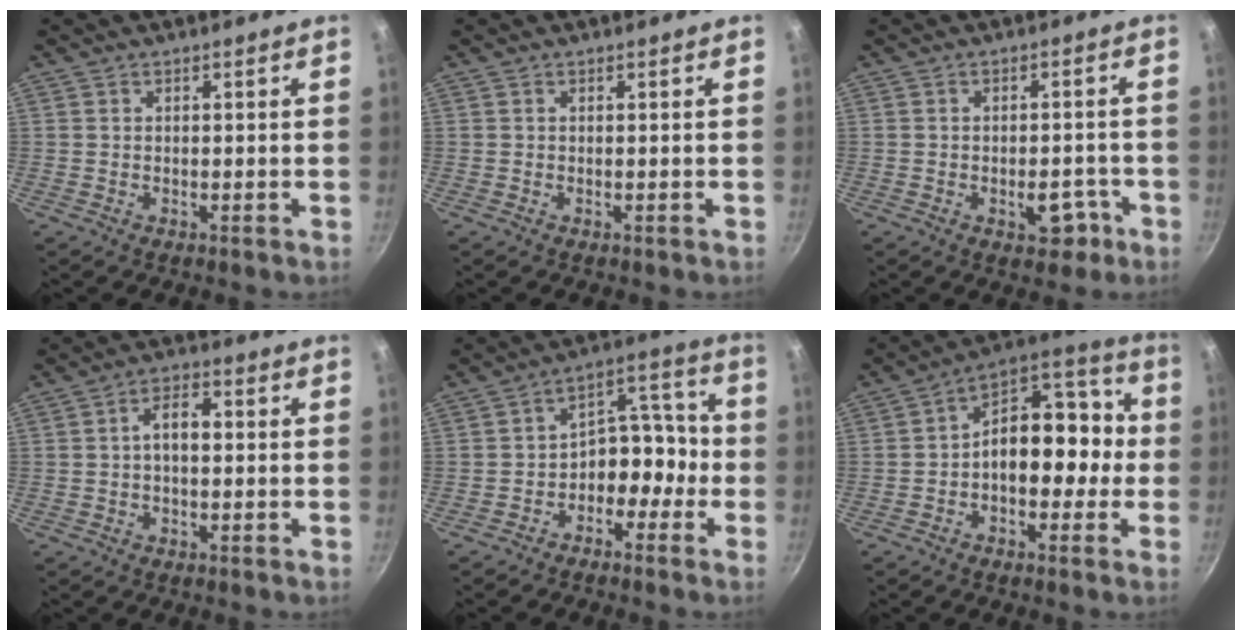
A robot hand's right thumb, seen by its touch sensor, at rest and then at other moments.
{"total": 0.0}
{"total": 5.0, "force": [-2.3, 2.9, 3.3], "torque": [-0.024, 0.021, -0.025]}
{"total": 5.0, "force": [0.2, 2.7, 4.2], "torque": [-0.067, 0.019, -0.004]}
{"total": 10.3, "force": [-3.2, 6.9, 6.9], "torque": [-0.059, 0.055, -0.062]}
{"total": 15.5, "force": [-1.1, 9.3, 12.4], "torque": [-0.143, 0.050, -0.032]}